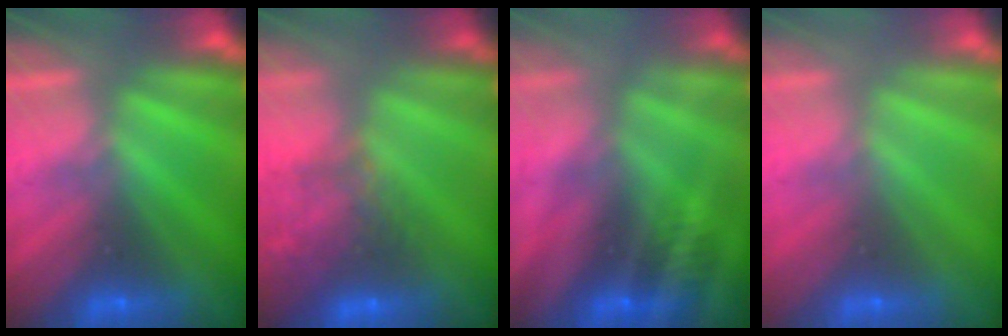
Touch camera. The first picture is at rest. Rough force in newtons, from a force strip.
{"total": 9.9}
{"total": 3.3}
{"total": 3.3}